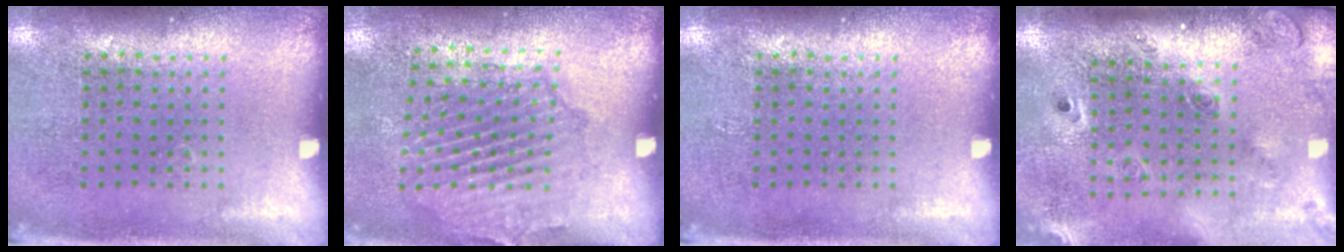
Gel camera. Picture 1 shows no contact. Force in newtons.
{"total": 1.6, "press": 1.4, "slide": 0.7}
{"total": 0.0}
{"total": 2.5, "press": 1.8, "slide": 1.7}